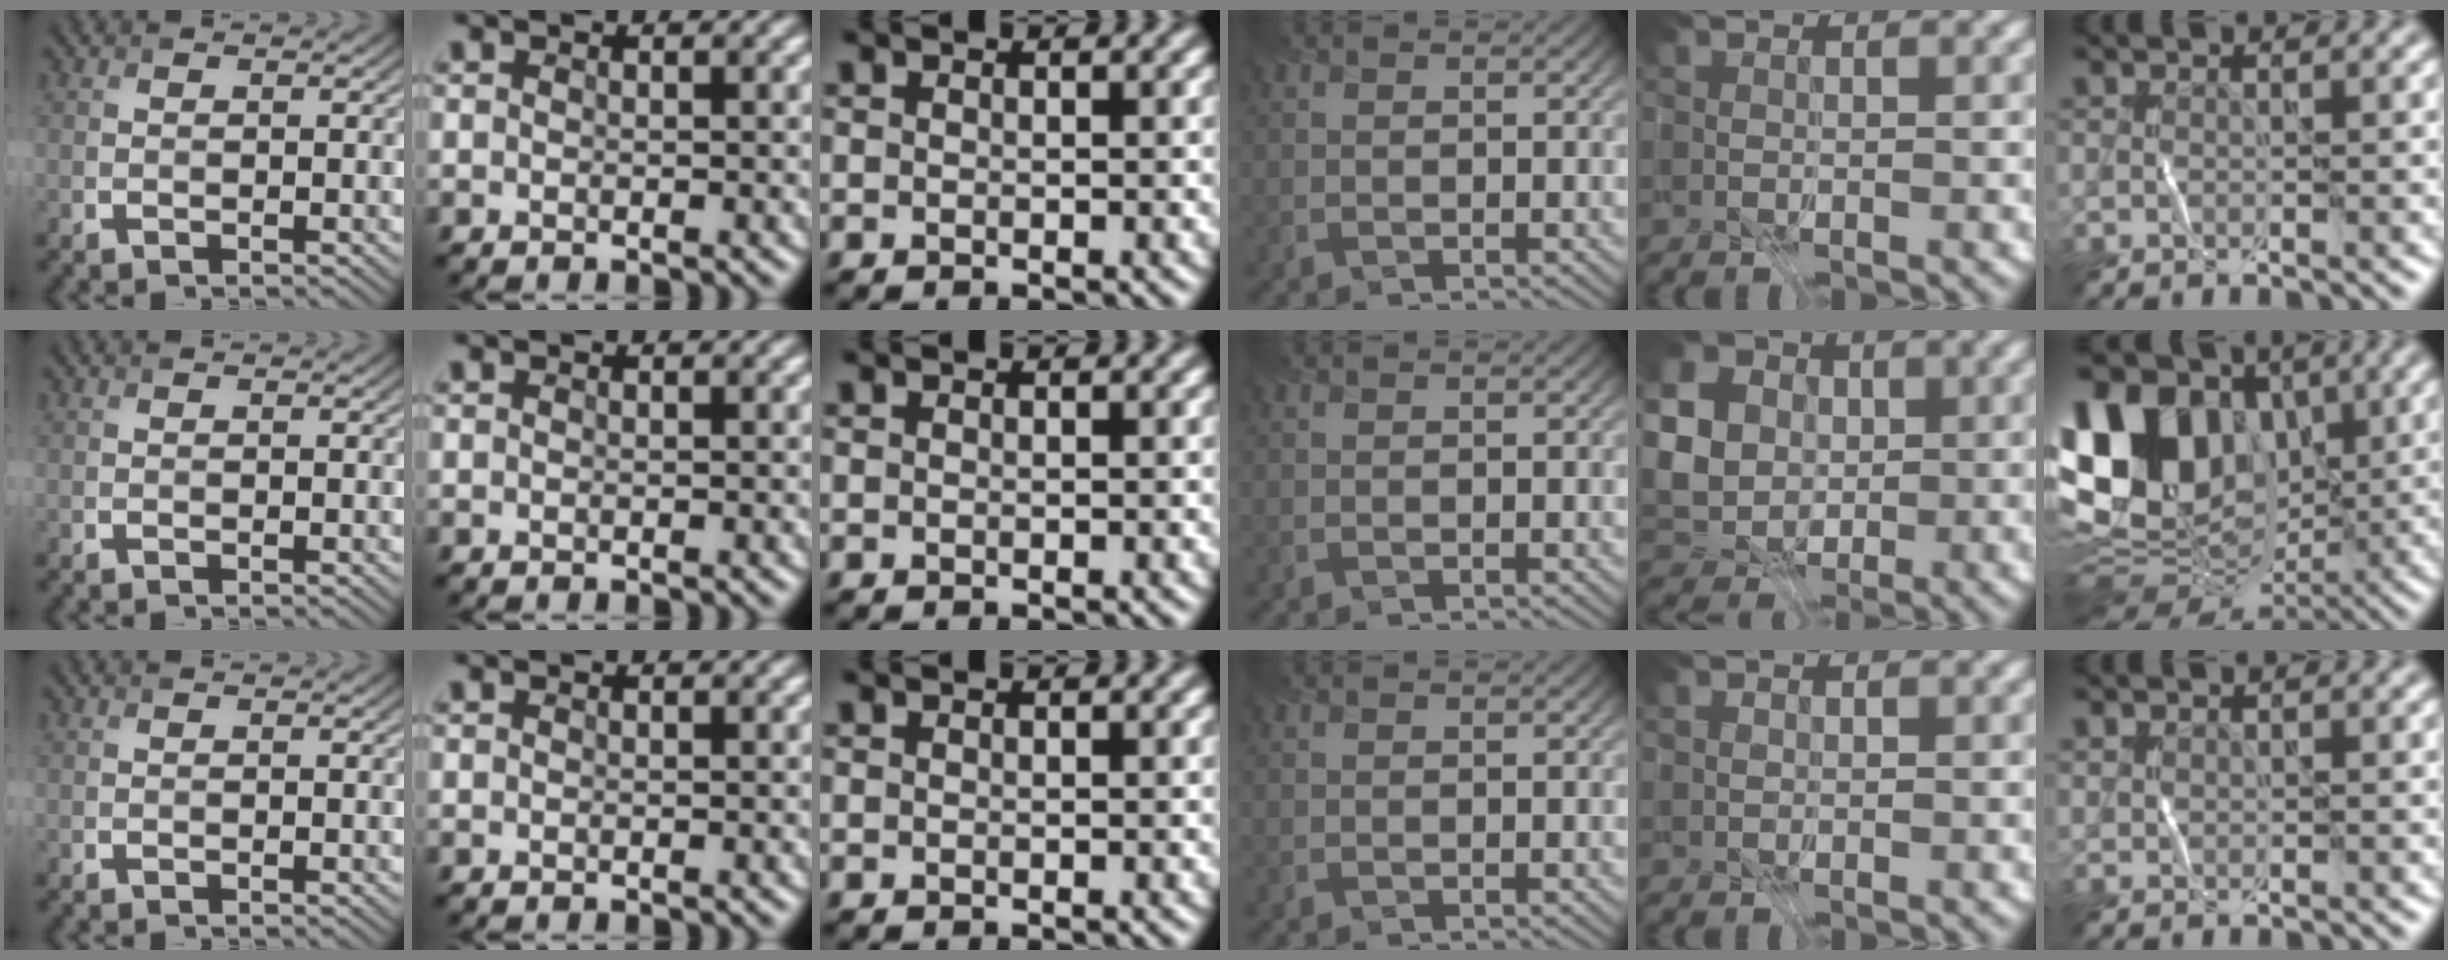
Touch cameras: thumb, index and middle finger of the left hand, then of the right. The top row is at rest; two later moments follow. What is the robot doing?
{"motion": "fold", "object": "file"}